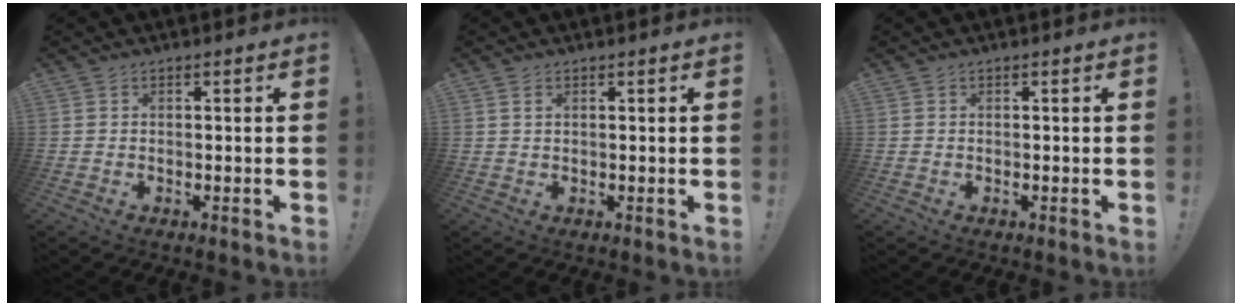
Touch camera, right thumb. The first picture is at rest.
{"total": 1.3, "force": [0.7, 0.5, 1.0], "torque": [-0.016, -0.001, 0.012]}
{"total": 0.0}